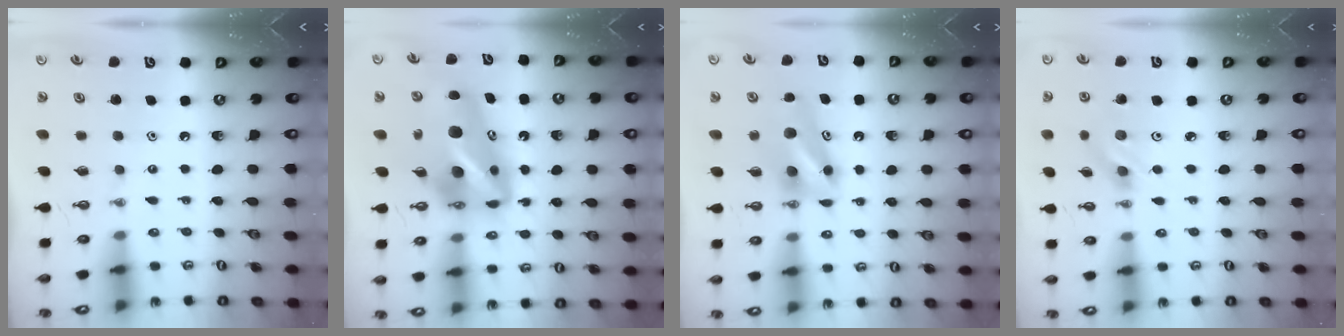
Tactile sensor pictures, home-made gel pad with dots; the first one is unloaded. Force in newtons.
{"total": 15.5, "press": 15.2, "slide": 3.1}
{"total": 7.0, "press": 6.5, "slide": 2.5}
{"total": 3.4, "press": 3.2, "slide": 1.0}